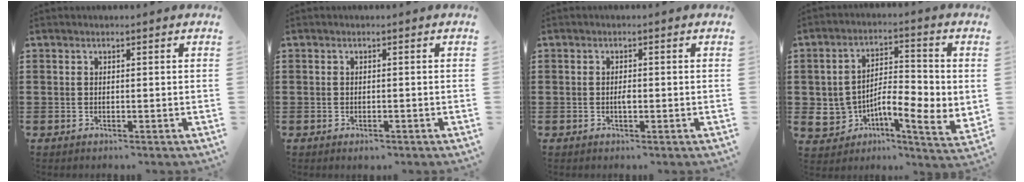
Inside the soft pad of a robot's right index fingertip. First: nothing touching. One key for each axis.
{"total": 0.7, "fx": -0.4, "fy": 0.3, "fz": 0.5, "tx": -0.012, "ty": -0.005, "tz": -0.007}
{"total": 1.4, "fx": -0.3, "fy": 0.4, "fz": 1.3, "tx": -0.025, "ty": -0.001, "tz": -0.006}
{"total": 7.6, "fx": -1.0, "fy": 4.9, "fz": 5.7, "tx": -0.106, "ty": -0.017, "tz": -0.018}